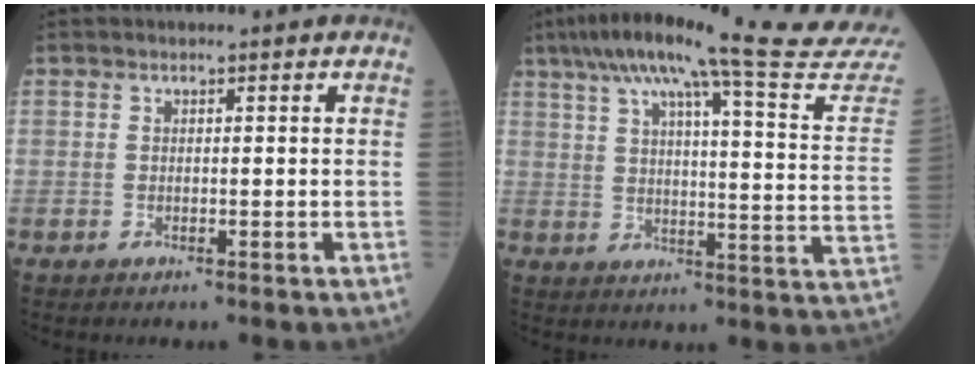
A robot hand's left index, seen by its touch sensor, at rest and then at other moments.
{"total": 27.6, "force": [24.9, -1.0, 11.9], "torque": [-0.180, -0.075, 0.307]}